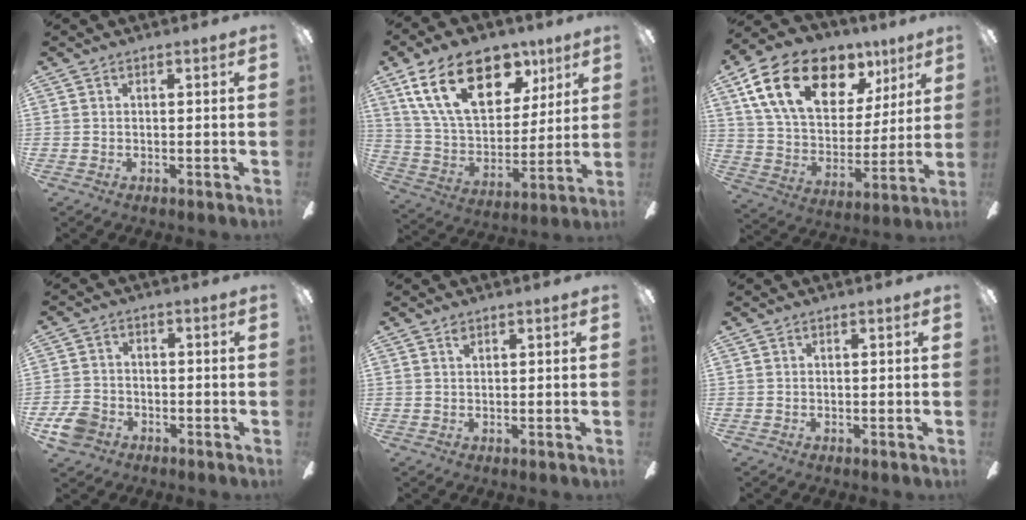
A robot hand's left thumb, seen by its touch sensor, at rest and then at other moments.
{"total": 22.7, "force": [11.7, 13.2, 14.4], "torque": [-0.258, -0.042, 0.207]}
{"total": 22.1, "force": [11.5, 13.4, 13.3], "torque": [-0.239, -0.046, 0.208]}
{"total": 6.6, "force": [-3.7, 4.7, 2.8], "torque": [-0.074, 0.020, -0.074]}
{"total": 1.1, "force": [0.8, 0.4, 0.6], "torque": [-0.015, 0.002, 0.015]}
{"total": 0.0}